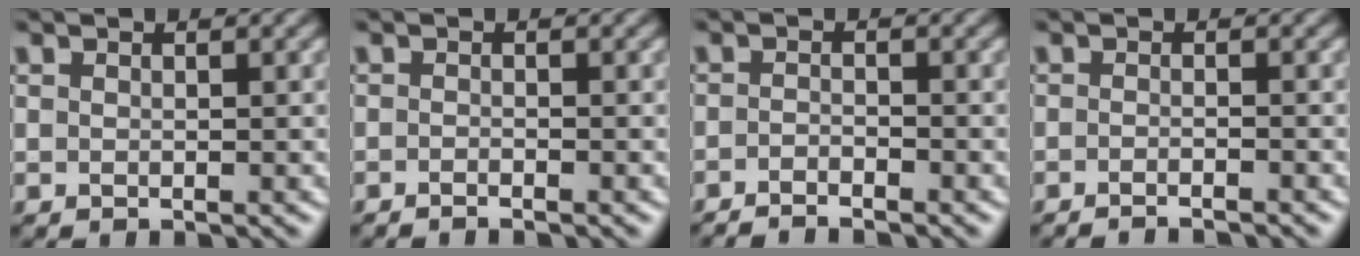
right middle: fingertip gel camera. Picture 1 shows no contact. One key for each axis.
{"total": 0.9, "fx": -0.7, "fy": 0.2, "fz": 0.5, "tx": -0.009, "ty": -0.002, "tz": -0.016}
{"total": 2.1, "fx": -1.8, "fy": 0.4, "fz": 1.0, "tx": -0.017, "ty": -0.002, "tz": -0.038}
{"total": 2.3, "fx": -1.8, "fy": 0.5, "fz": 1.3, "tx": -0.010, "ty": -0.001, "tz": -0.033}